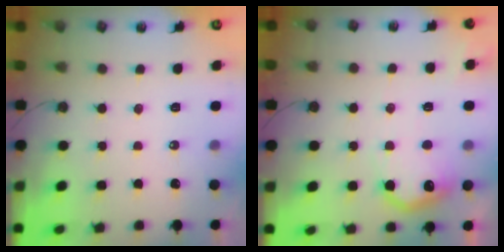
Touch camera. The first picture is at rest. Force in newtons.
{"total": 14.1, "press": 14.1, "slide": 0.8}